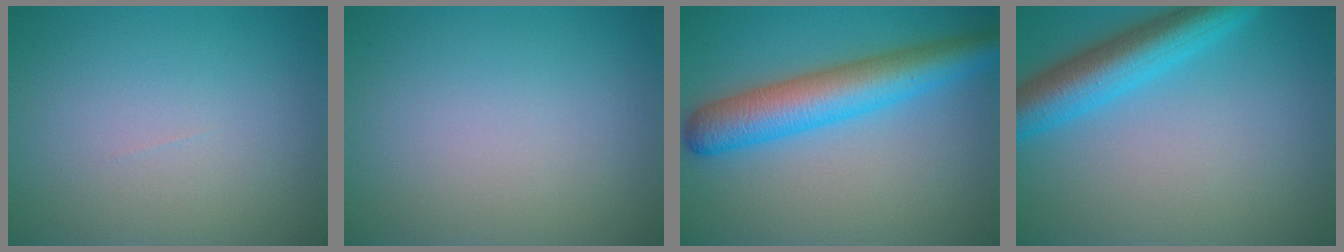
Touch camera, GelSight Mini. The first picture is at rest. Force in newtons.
{"total": 0.0}
{"total": 7.2, "press": 7.2, "slide": 0.2}
{"total": 6.3, "press": 6.3, "slide": 0.3}